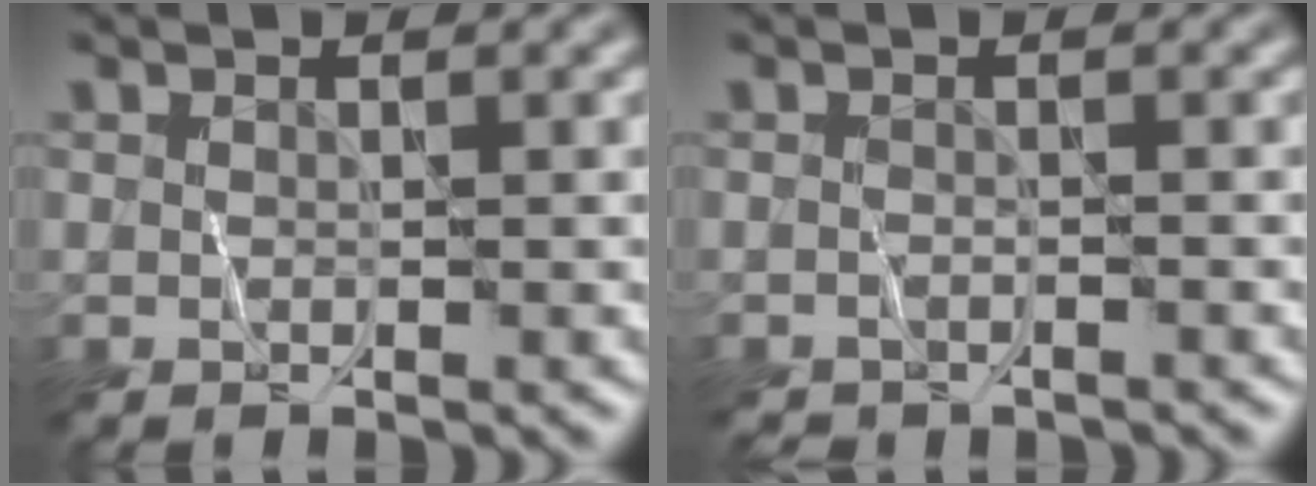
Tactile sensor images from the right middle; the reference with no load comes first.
{"total": 1.2, "force": [-1.2, -0.1, -0.3], "torque": [0.008, -0.005, -0.020]}